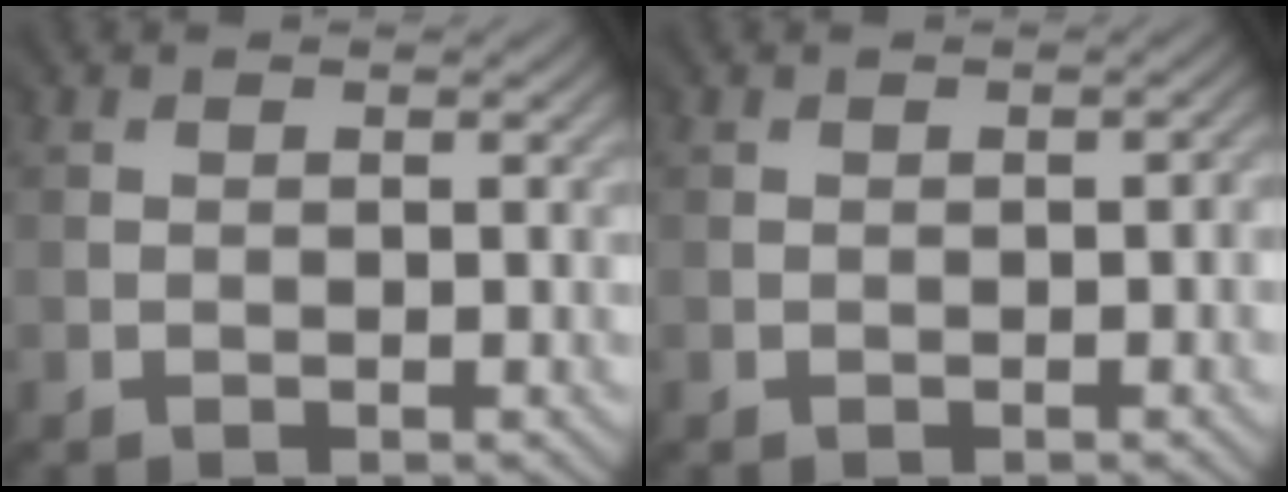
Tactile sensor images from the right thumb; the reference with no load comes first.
{"total": 0.6, "force": [-0.3, 0.2, 0.5], "torque": [-0.002, 0.000, -0.002]}